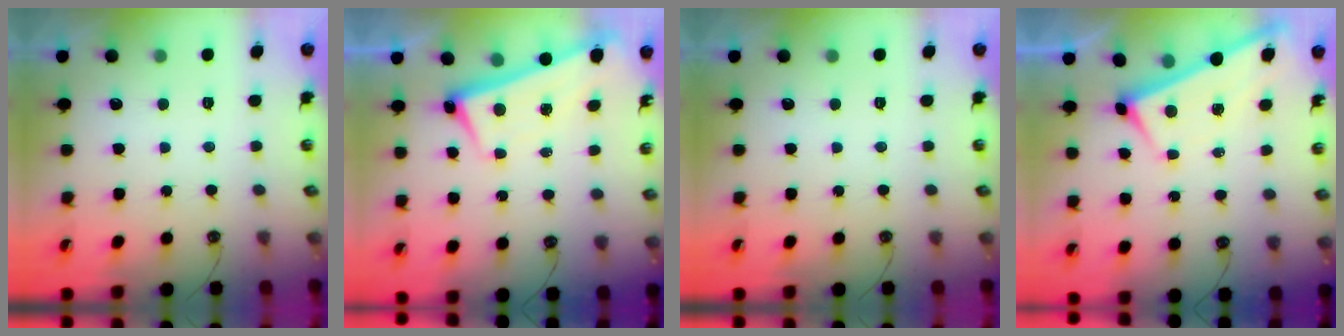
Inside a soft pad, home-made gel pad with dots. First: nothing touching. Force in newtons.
{"total": 2.4, "press": 2.3, "slide": 0.7}
{"total": 0.0}
{"total": 1.7, "press": 1.7, "slide": 0.1}